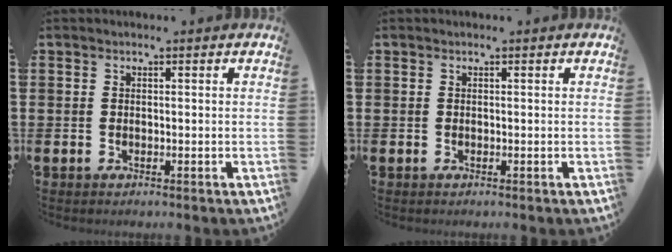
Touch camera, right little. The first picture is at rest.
{"total": 0.0}